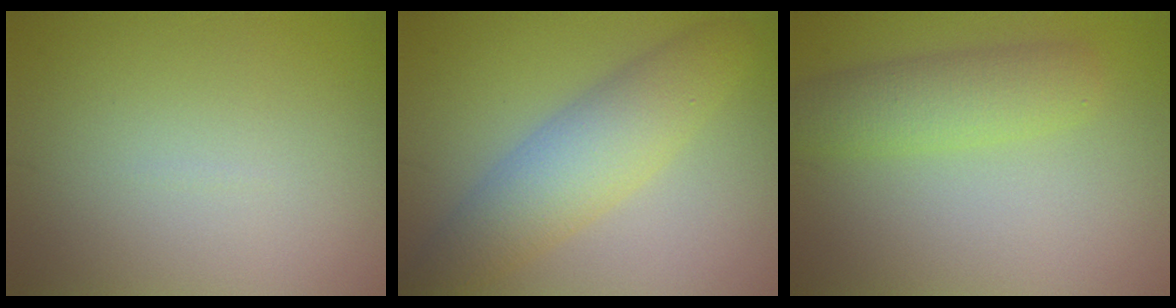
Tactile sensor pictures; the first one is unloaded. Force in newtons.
{"total": 5.9, "press": 5.9, "slide": 0.0}
{"total": 3.8, "press": 3.8, "slide": 0.2}